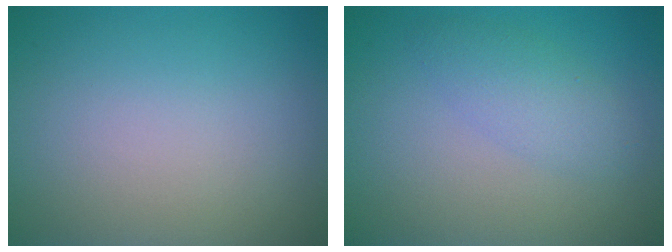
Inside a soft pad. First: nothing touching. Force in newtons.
{"total": 2.5, "press": 2.5, "slide": 0.1}